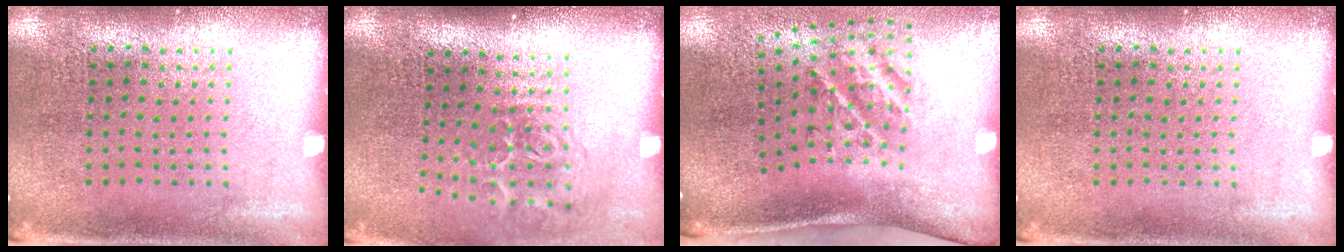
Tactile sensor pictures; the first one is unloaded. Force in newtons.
{"total": 1.9, "press": 1.2, "slide": 1.5}
{"total": 2.3, "press": 1.3, "slide": 1.9}
{"total": 0.0}